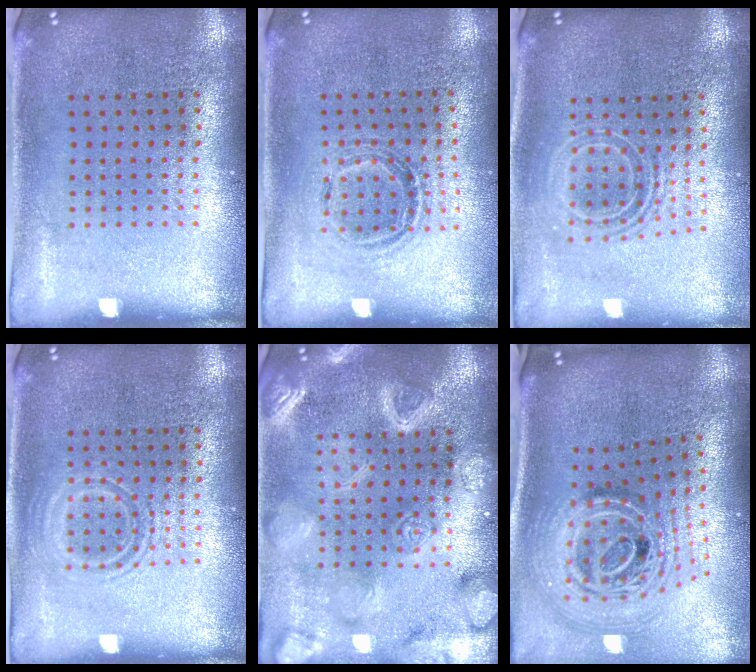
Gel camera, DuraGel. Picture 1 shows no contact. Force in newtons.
{"total": 1.0, "press": 0.9, "slide": 0.3}
{"total": 1.7, "press": 1.3, "slide": 1.0}
{"total": 1.0, "press": 1.0, "slide": 0.2}
{"total": 4.0, "press": 4.0, "slide": 0.5}
{"total": 2.7, "press": 1.9, "slide": 2.0}